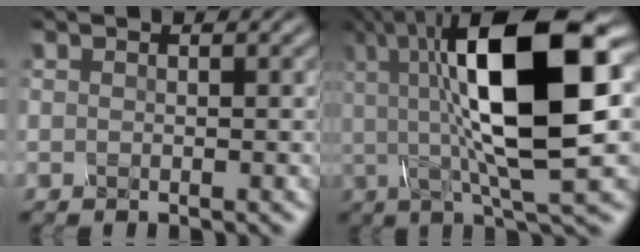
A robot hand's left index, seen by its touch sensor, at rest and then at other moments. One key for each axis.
{"total": 14.6, "fx": 2.8, "fy": 4.4, "fz": 13.6, "tx": -0.227, "ty": 0.009, "tz": 0.040}